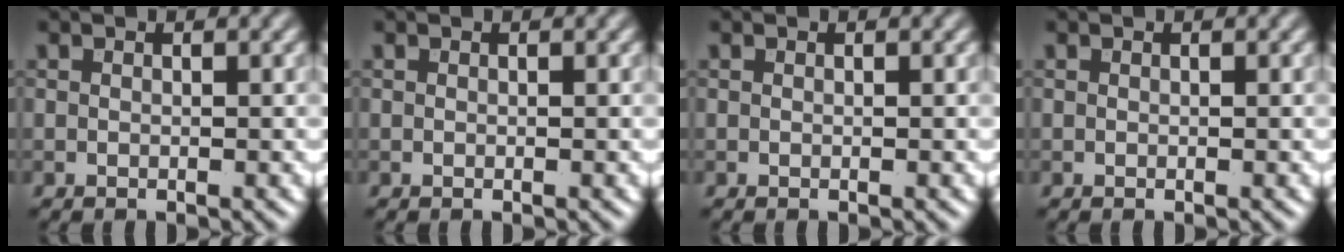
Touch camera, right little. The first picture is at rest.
{"total": 0.0}
{"total": 0.0}
{"total": 0.0}